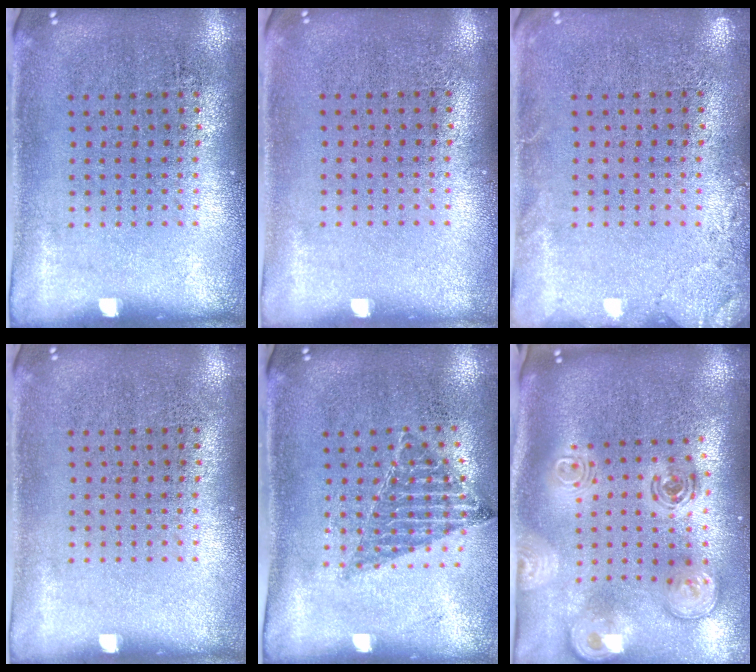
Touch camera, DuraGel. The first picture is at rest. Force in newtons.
{"total": 0.0}
{"total": 1.7, "press": 1.7, "slide": 0.3}
{"total": 0.0}
{"total": 0.9, "press": 0.8, "slide": 0.2}
{"total": 3.1, "press": 2.1, "slide": 2.3}